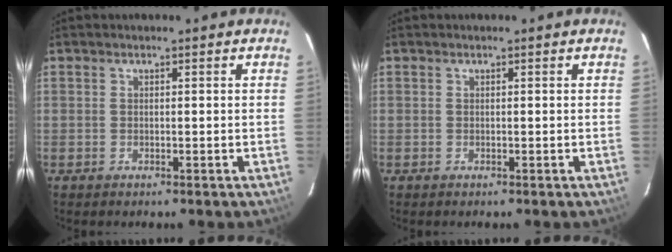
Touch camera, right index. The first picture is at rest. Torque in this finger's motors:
{"motor_torque": [0.00, 0.00, 0.00, 0.00]}